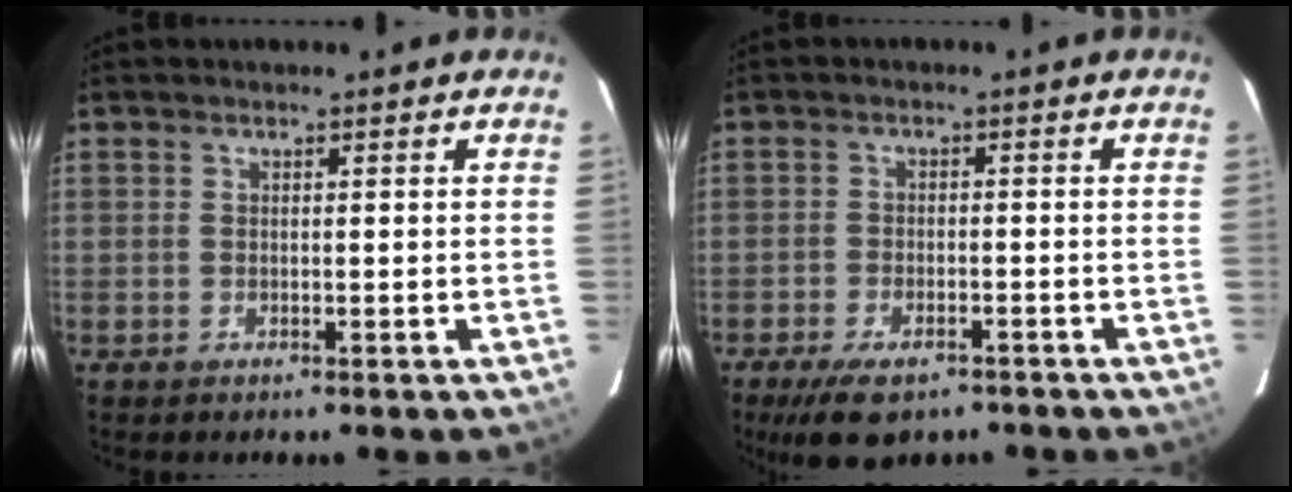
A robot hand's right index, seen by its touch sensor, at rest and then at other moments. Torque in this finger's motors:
{"motor_torque": [0.78, -0.61, 0.09, 0.04]}